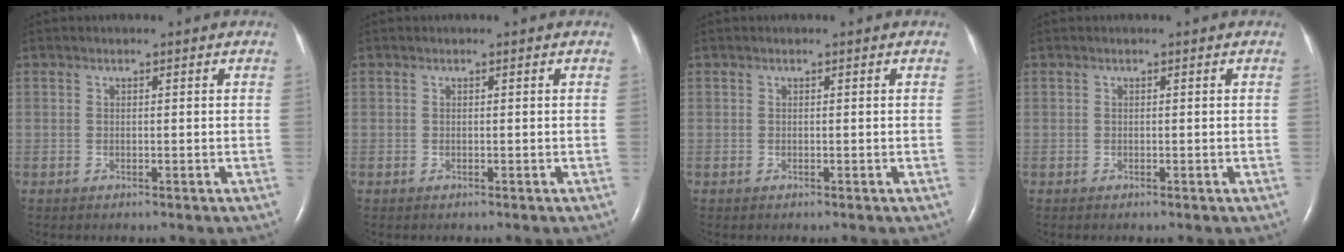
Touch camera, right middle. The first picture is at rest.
{"total": 0.0}
{"total": 0.0}
{"total": 0.0}